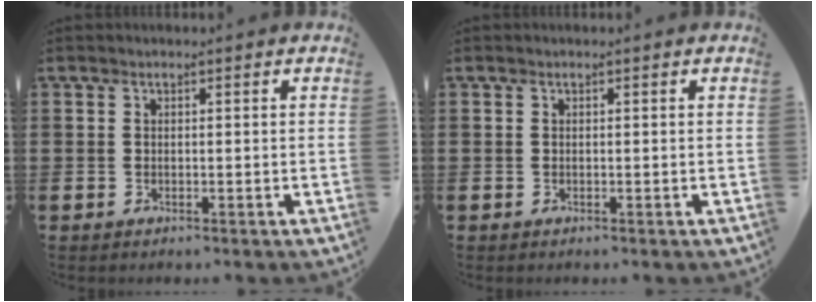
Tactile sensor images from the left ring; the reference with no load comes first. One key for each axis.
{"total": 0.0}